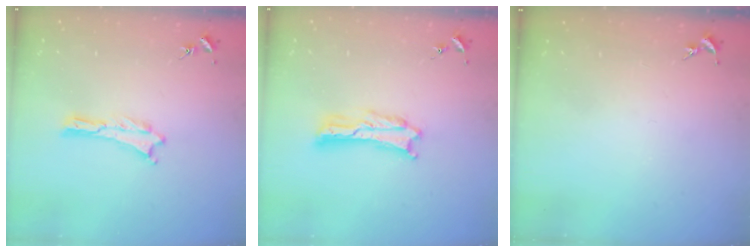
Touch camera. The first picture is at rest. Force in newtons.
{"total": 1.7, "press": 1.7, "slide": 0.3}
{"total": 0.0}